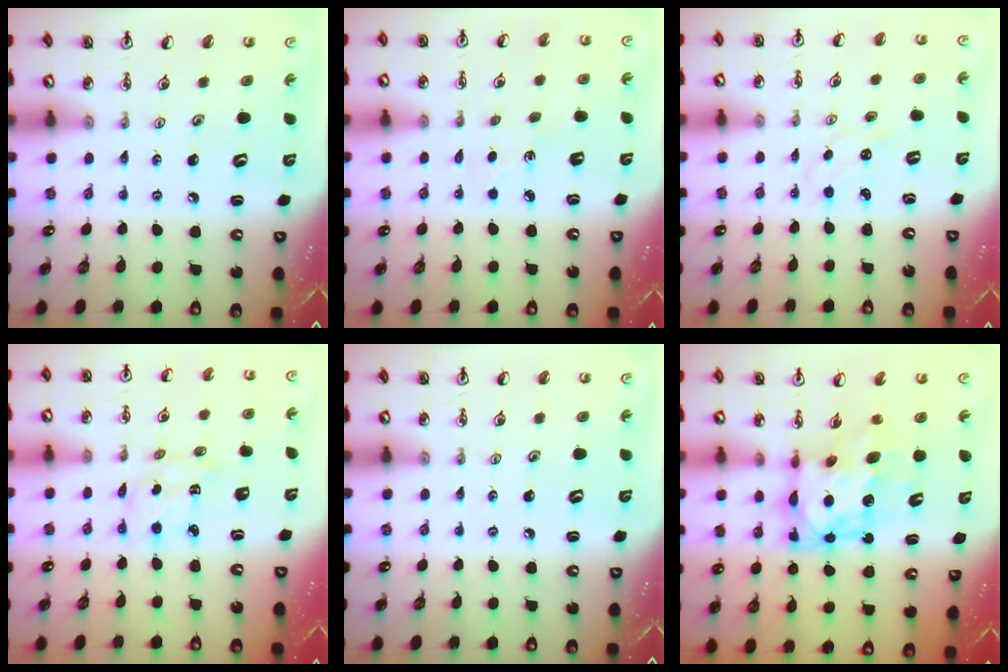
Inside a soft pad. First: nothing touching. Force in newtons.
{"total": 2.9, "press": 2.9, "slide": 0.3}
{"total": 0.5, "press": 0.5, "slide": 0.1}
{"total": 2.9, "press": 2.9, "slide": 0.4}
{"total": 0.0}
{"total": 8.2, "press": 8.1, "slide": 0.7}